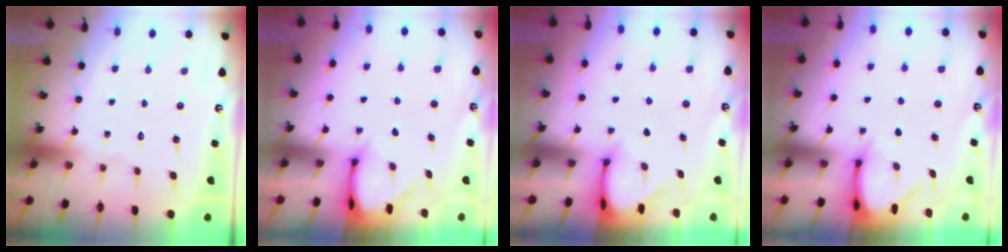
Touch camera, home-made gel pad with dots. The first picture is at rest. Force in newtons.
{"total": 3.0, "press": 3.0, "slide": 0.3}
{"total": 3.2, "press": 3.2, "slide": 0.3}
{"total": 3.8, "press": 3.8, "slide": 0.2}